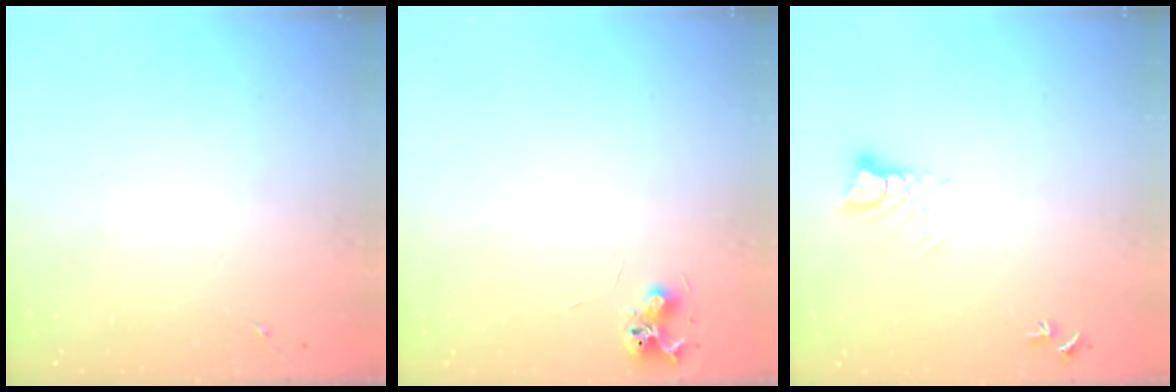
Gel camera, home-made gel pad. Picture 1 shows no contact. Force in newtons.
{"total": 6.5, "press": 6.5, "slide": 0.8}
{"total": 4.6, "press": 4.5, "slide": 0.5}